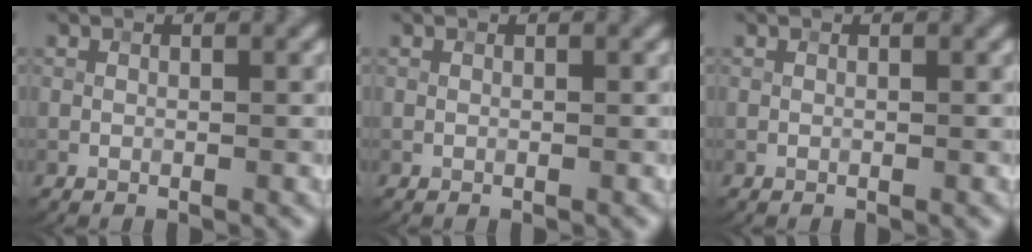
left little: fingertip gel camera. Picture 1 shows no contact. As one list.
[{"total": 0.0}, {"total": 0.0}]